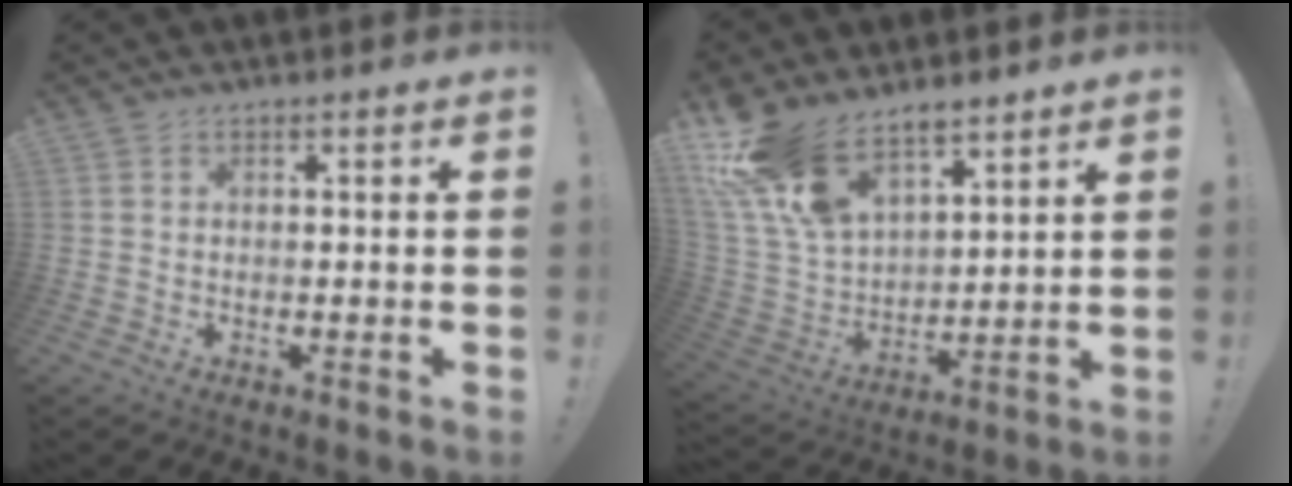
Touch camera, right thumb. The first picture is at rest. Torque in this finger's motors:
{"motor_torque": [2.02, 2.49, 1.59, 1.18, 0.18]}